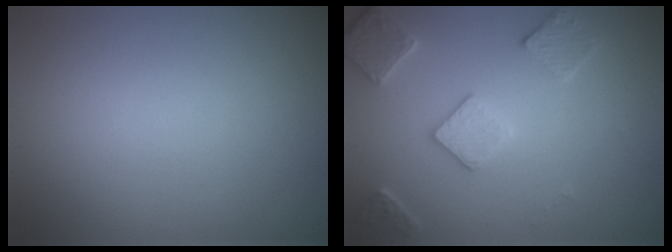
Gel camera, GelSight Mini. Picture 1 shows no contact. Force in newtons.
{"total": 3.5, "press": 3.4, "slide": 0.7}